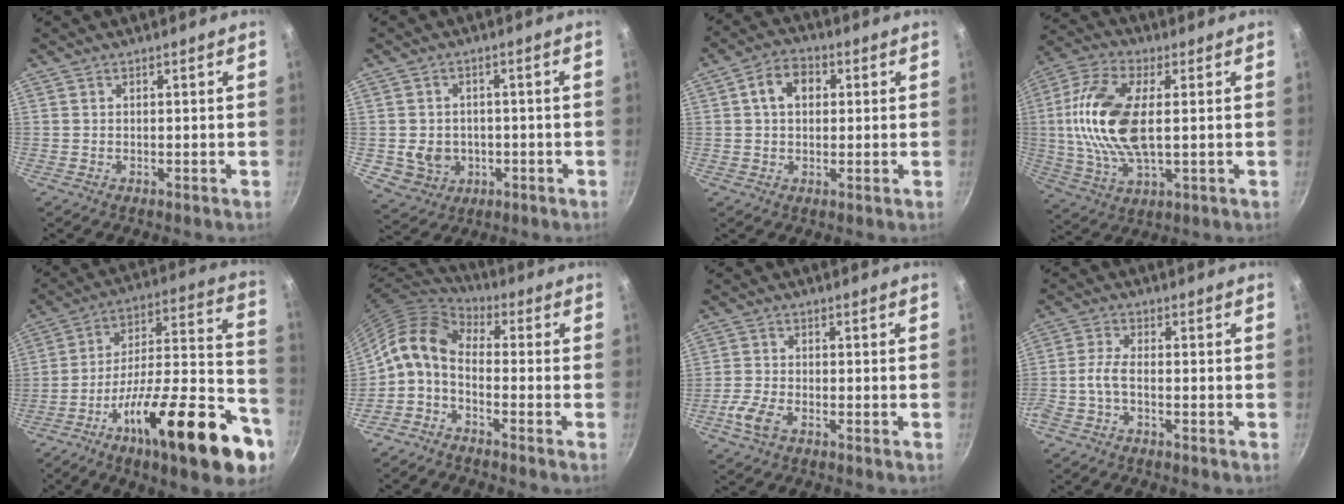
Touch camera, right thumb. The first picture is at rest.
{"total": 7.4, "force": [-1.3, 6.5, 3.2], "torque": [-0.040, 0.013, -0.005]}
{"total": 6.7, "force": [1.4, 4.9, 4.3], "torque": [-0.052, 0.012, 0.014]}
{"total": 16.7, "force": [1.5, 7.8, 14.6], "torque": [-0.297, 0.006, 0.021]}
{"total": 30.6, "force": [-14.8, 9.5, 25.1], "torque": [-0.316, 0.077, -0.240]}
{"total": 9.8, "force": [-0.9, 5.7, 8.0], "torque": [-0.158, 0.036, -0.034]}
{"total": 4.5, "force": [-2.3, 2.0, 3.2], "torque": [-0.075, 0.010, -0.052]}
{"total": 3.6, "force": [-1.7, 1.2, 2.9], "torque": [-0.076, 0.016, -0.043]}